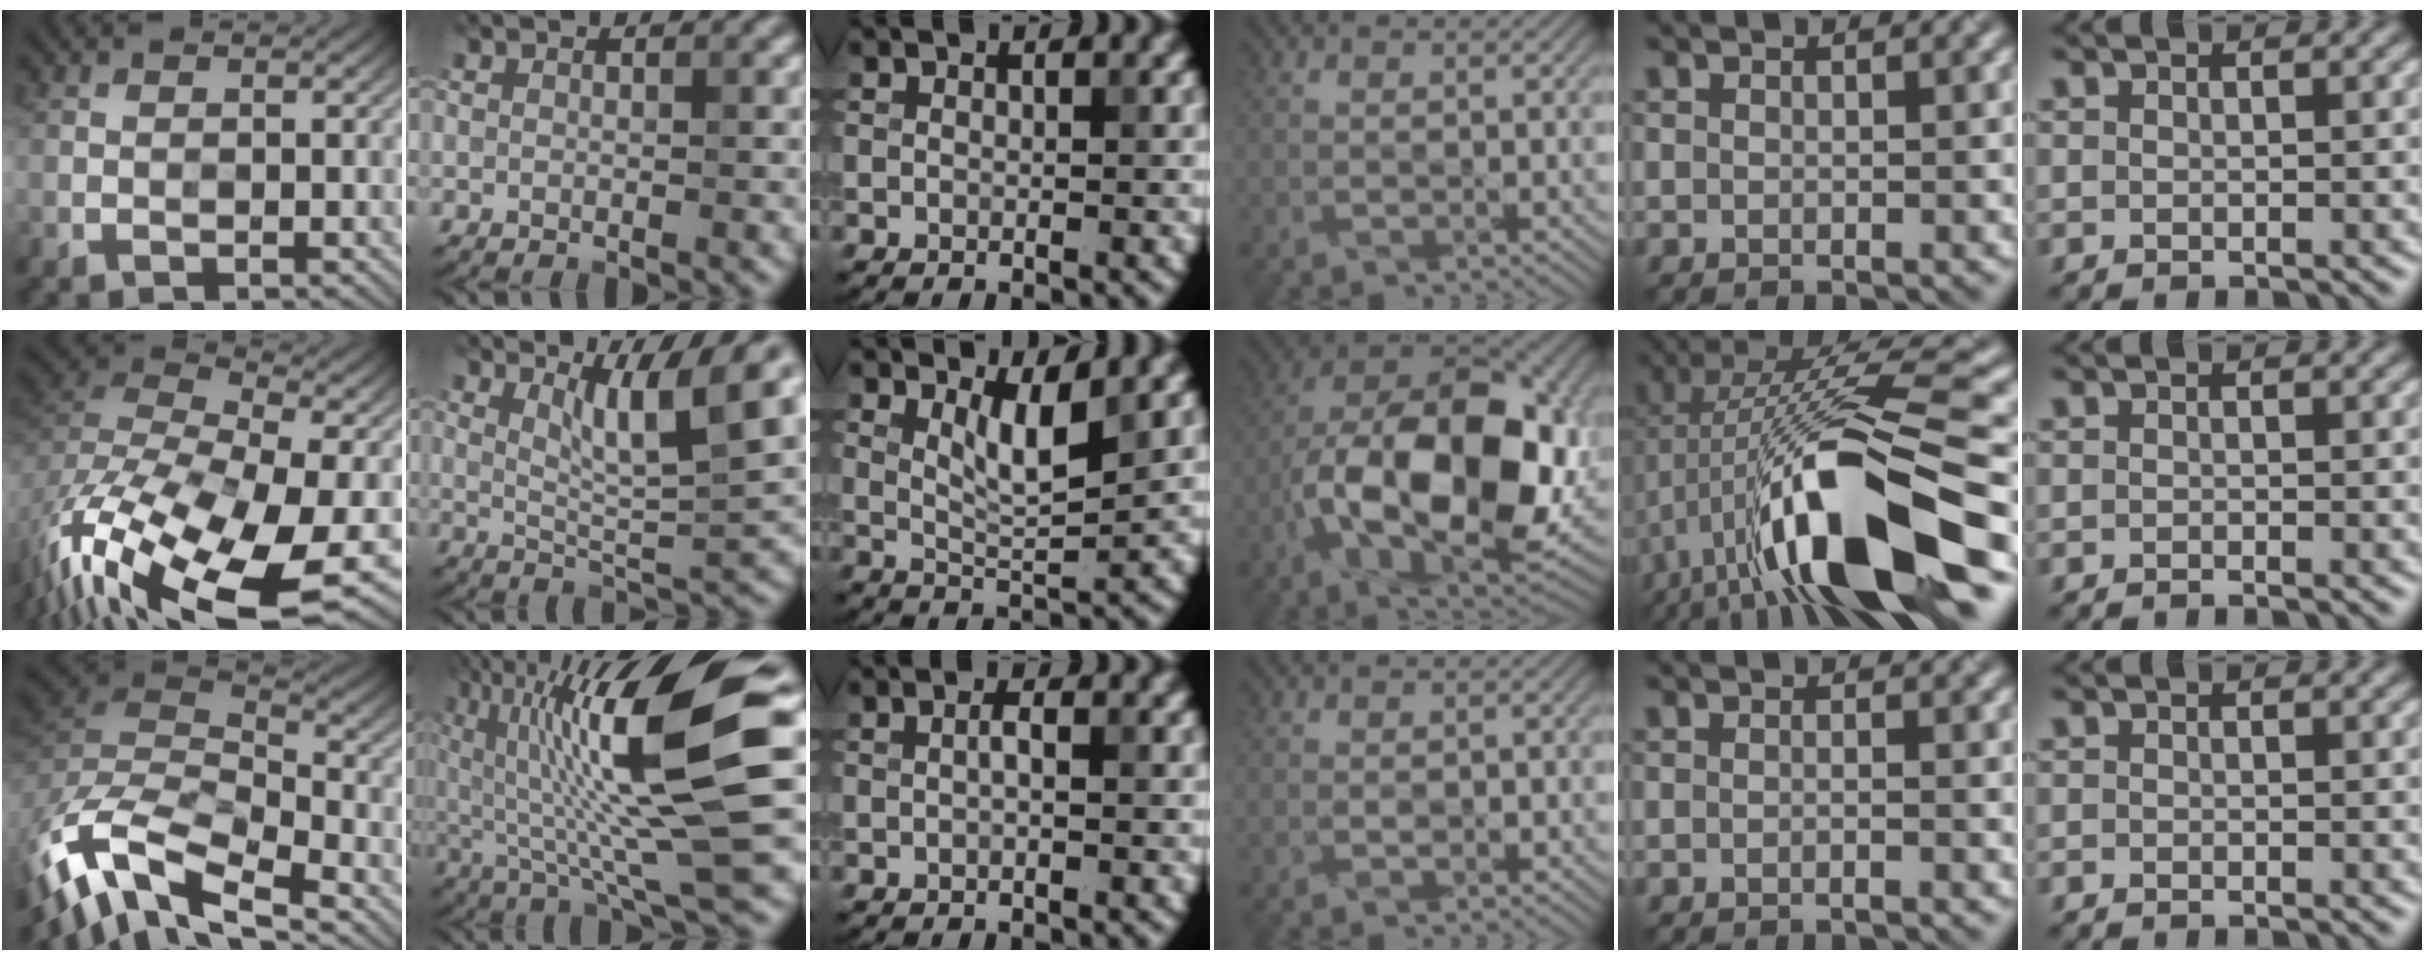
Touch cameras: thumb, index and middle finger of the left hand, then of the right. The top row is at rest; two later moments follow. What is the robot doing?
{"motion": "twist", "object": "bottle cap"}